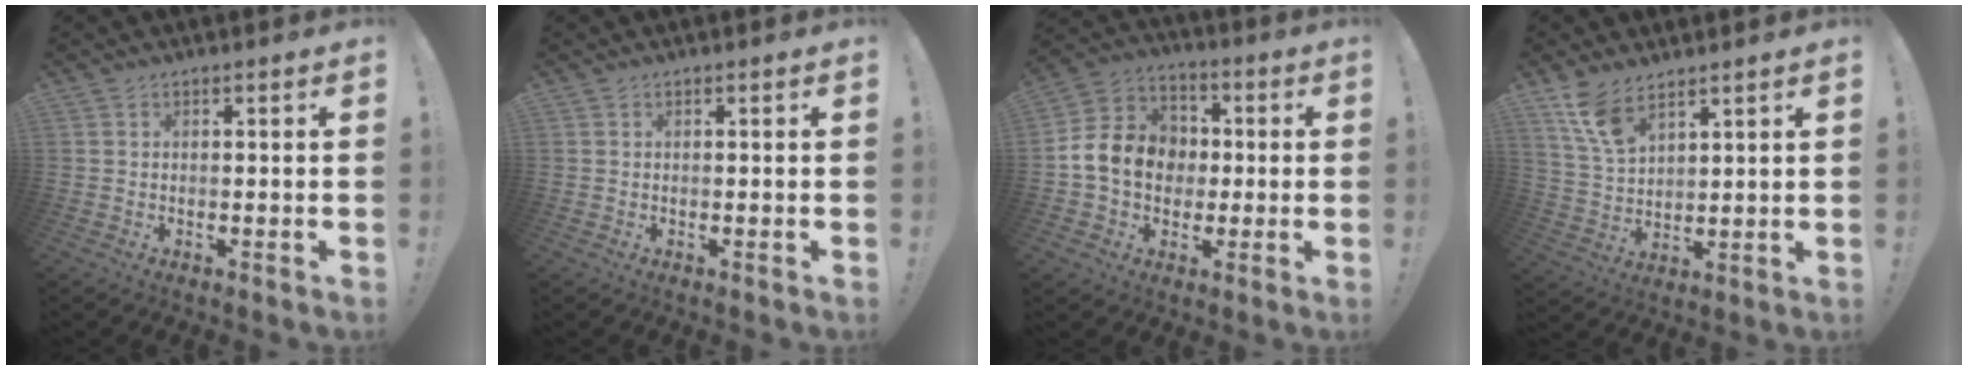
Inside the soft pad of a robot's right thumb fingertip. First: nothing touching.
{"total": 0.0}
{"total": 15.0, "force": [-0.2, 12.8, 7.9], "torque": [-0.131, 0.019, 0.007]}
{"total": 9.3, "force": [6.7, 4.0, 4.9], "torque": [-0.089, -0.035, 0.131]}